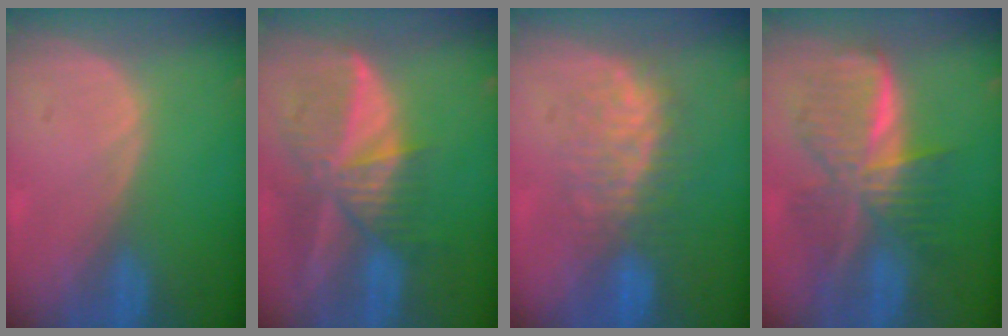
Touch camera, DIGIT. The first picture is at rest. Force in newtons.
{"total": 9.4, "press": 8.3, "slide": 4.6}
{"total": 7.4, "press": 7.2, "slide": 1.6}
{"total": 9.4, "press": 9.4, "slide": 0.5}